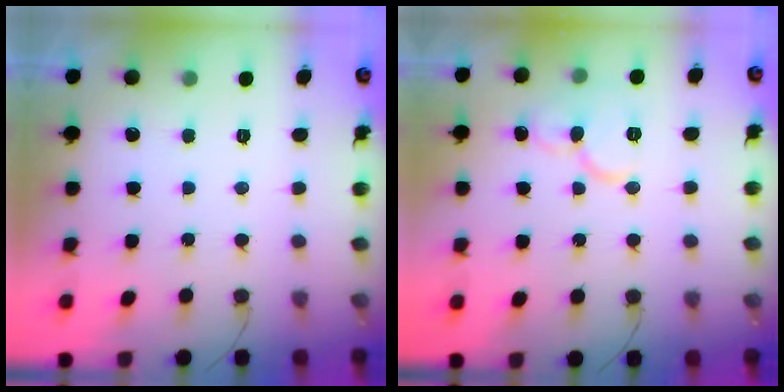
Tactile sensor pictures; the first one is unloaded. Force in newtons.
{"total": 9.0, "press": 8.9, "slide": 1.0}